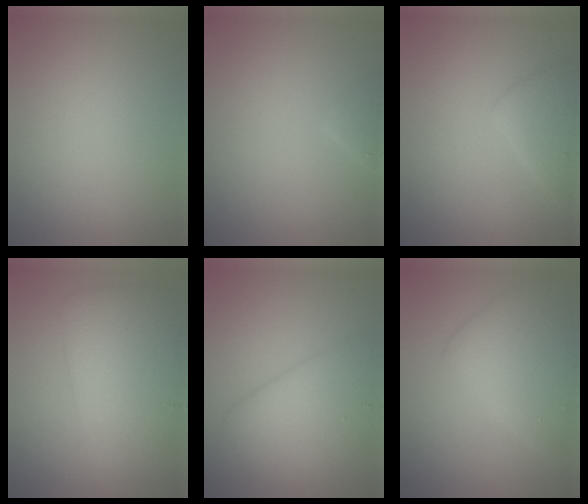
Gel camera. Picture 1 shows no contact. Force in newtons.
{"total": 1.3, "press": 1.3, "slide": 0.1}
{"total": 3.3, "press": 3.3, "slide": 0.2}
{"total": 6.6, "press": 6.6, "slide": 0.2}
{"total": 5.1, "press": 5.1, "slide": 0.3}
{"total": 5.4, "press": 5.4, "slide": 0.2}